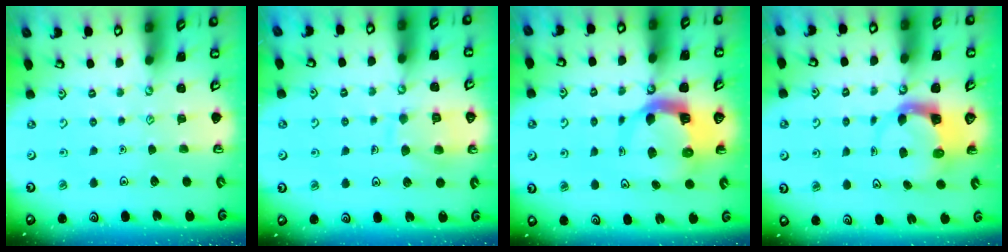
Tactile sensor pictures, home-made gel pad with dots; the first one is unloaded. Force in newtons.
{"total": 10.7, "press": 10.7, "slide": 1.0}
{"total": 8.5, "press": 8.4, "slide": 1.3}
{"total": 3.6, "press": 3.6, "slide": 0.5}